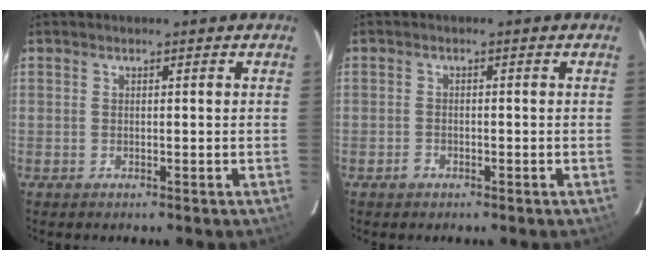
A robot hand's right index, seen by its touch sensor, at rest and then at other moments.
{"total": 1.5, "force": [-1.0, 1.1, 0.5], "torque": [-0.008, 0.002, -0.016]}